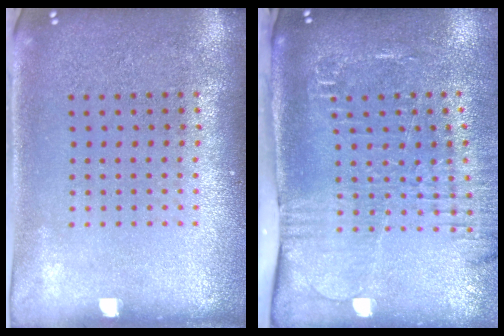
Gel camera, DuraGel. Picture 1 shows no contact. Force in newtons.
{"total": 2.5, "press": 2.1, "slide": 1.3}